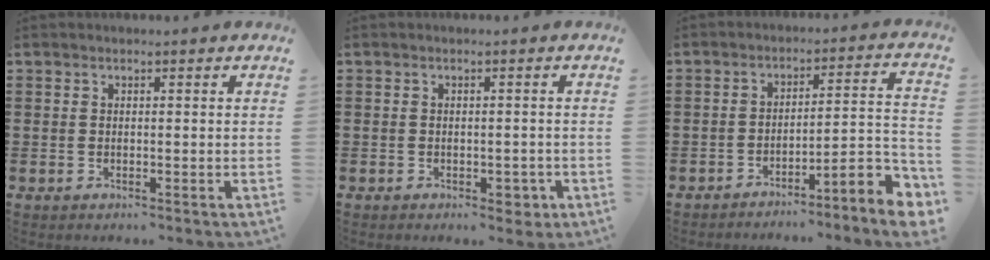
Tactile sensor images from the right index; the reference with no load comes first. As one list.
[{"total": 2.3, "force": [-1.3, 1.4, 1.4], "torque": [-0.024, 0.001, -0.023]}, {"total": 6.1, "force": [-4.7, 0.0, 4.0], "torque": [-0.063, -0.012, -0.092]}]